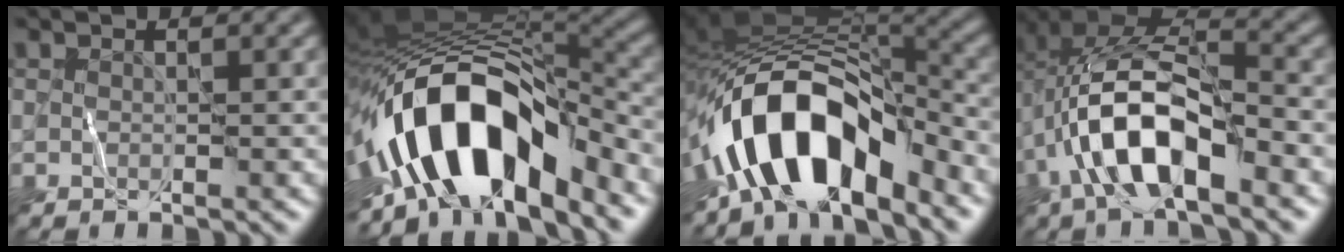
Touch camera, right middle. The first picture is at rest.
{"total": 14.1, "force": [-5.7, 6.9, 10.9], "torque": [-0.178, 0.009, -0.105]}
{"total": 11.4, "force": [-6.0, 5.7, 7.9], "torque": [-0.116, 0.007, -0.102]}
{"total": 10.3, "force": [-3.5, 4.7, 8.5], "torque": [-0.169, 0.009, -0.067]}